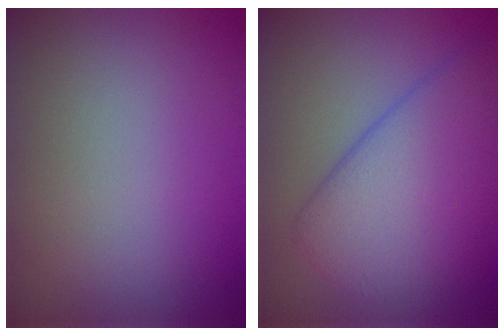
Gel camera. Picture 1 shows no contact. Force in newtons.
{"total": 6.7, "press": 6.7, "slide": 0.3}